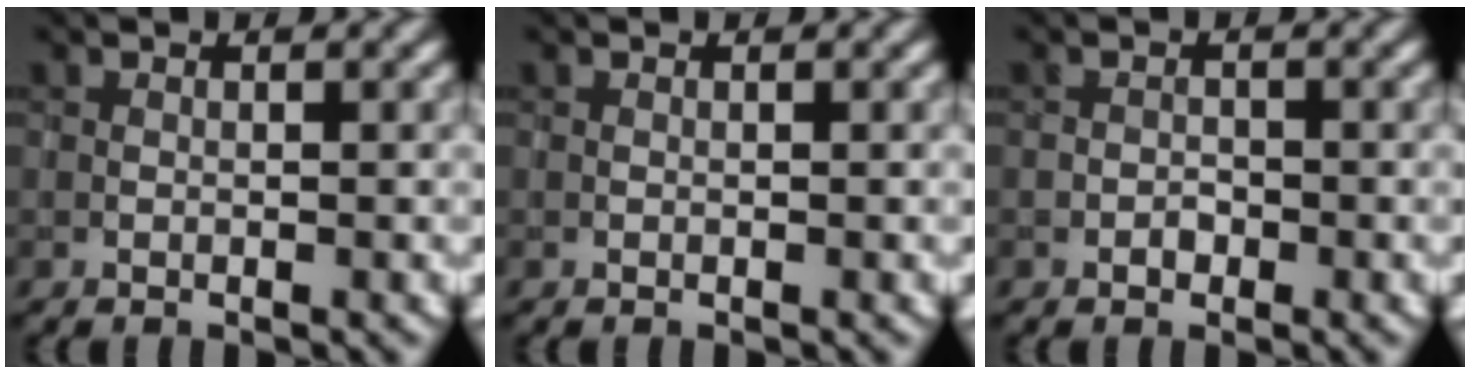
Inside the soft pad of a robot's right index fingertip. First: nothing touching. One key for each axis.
{"total": 0.0}
{"total": 0.9, "fx": -0.5, "fy": 0.7, "fz": 0.4, "tx": -0.005, "ty": 0.002, "tz": -0.010}